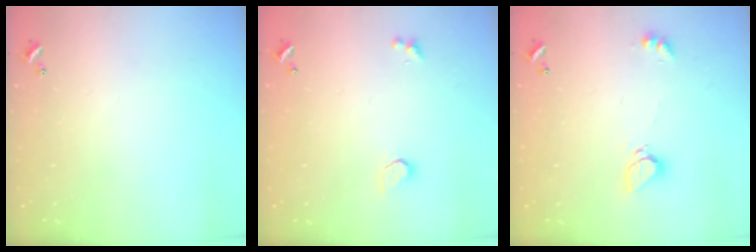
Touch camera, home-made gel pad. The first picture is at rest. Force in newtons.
{"total": 0.9, "press": 0.8, "slide": 0.4}
{"total": 4.9, "press": 4.9, "slide": 0.2}